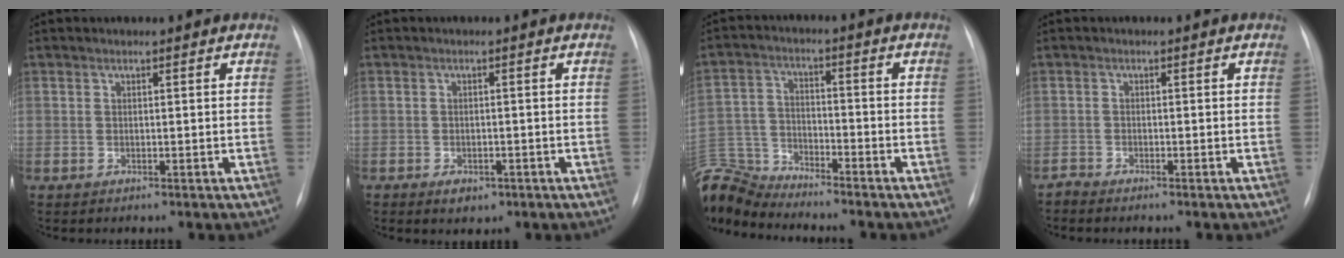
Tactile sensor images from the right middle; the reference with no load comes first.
{"total": 2.5, "force": [-1.4, 1.7, 1.3], "torque": [-0.013, 0.002, -0.008]}
{"total": 12.9, "force": [-12.5, 1.9, 2.5], "torque": [-0.065, 0.020, -0.237]}
{"total": 1.1, "force": [-1.1, -0.1, 0.0], "torque": [-0.001, -0.004, -0.020]}